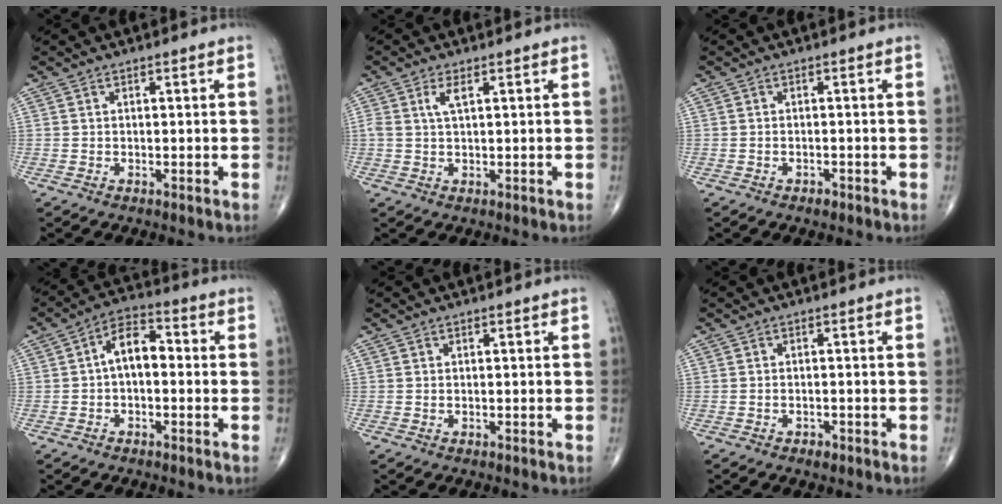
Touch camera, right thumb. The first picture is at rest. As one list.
[{"total": 2.6, "force": [1.0, 0.8, 2.3], "torque": [-0.053, 0.002, 0.023]}, {"total": 1.1, "force": [-0.8, 0.6, 0.5], "torque": [-0.008, 0.003, -0.011]}, {"total": 7.1, "force": [-0.2, 4.1, 5.8], "torque": [-0.083, 0.030, -0.016]}, {"total": 0.0}, {"total": 1.2, "force": [-0.8, 0.7, 0.6], "torque": [-0.009, 0.003, -0.011]}]